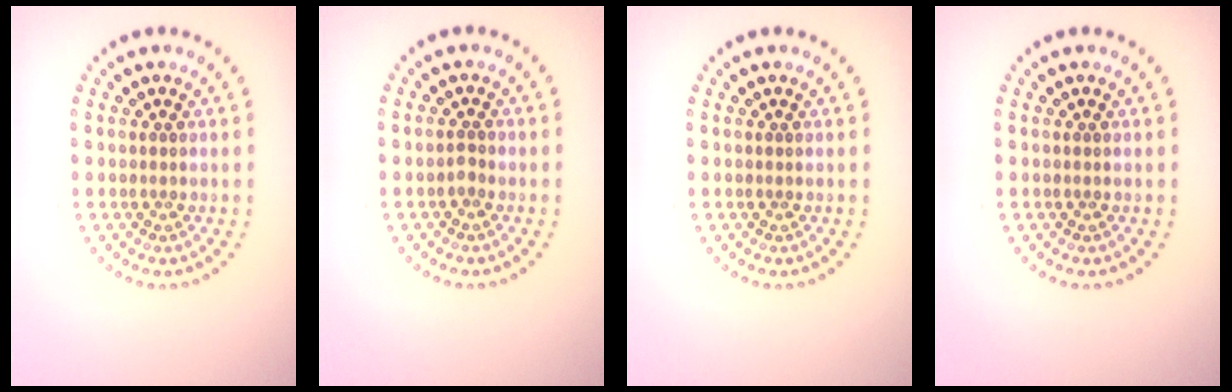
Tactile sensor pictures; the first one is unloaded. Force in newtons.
{"total": 0.9, "press": 0.7, "slide": 0.5}
{"total": 0.0}
{"total": 0.0}